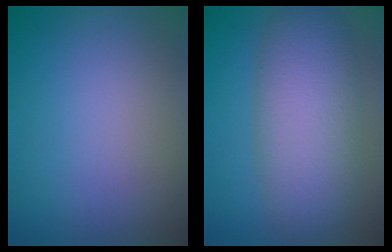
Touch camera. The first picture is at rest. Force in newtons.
{"total": 7.7, "press": 7.7, "slide": 0.6}